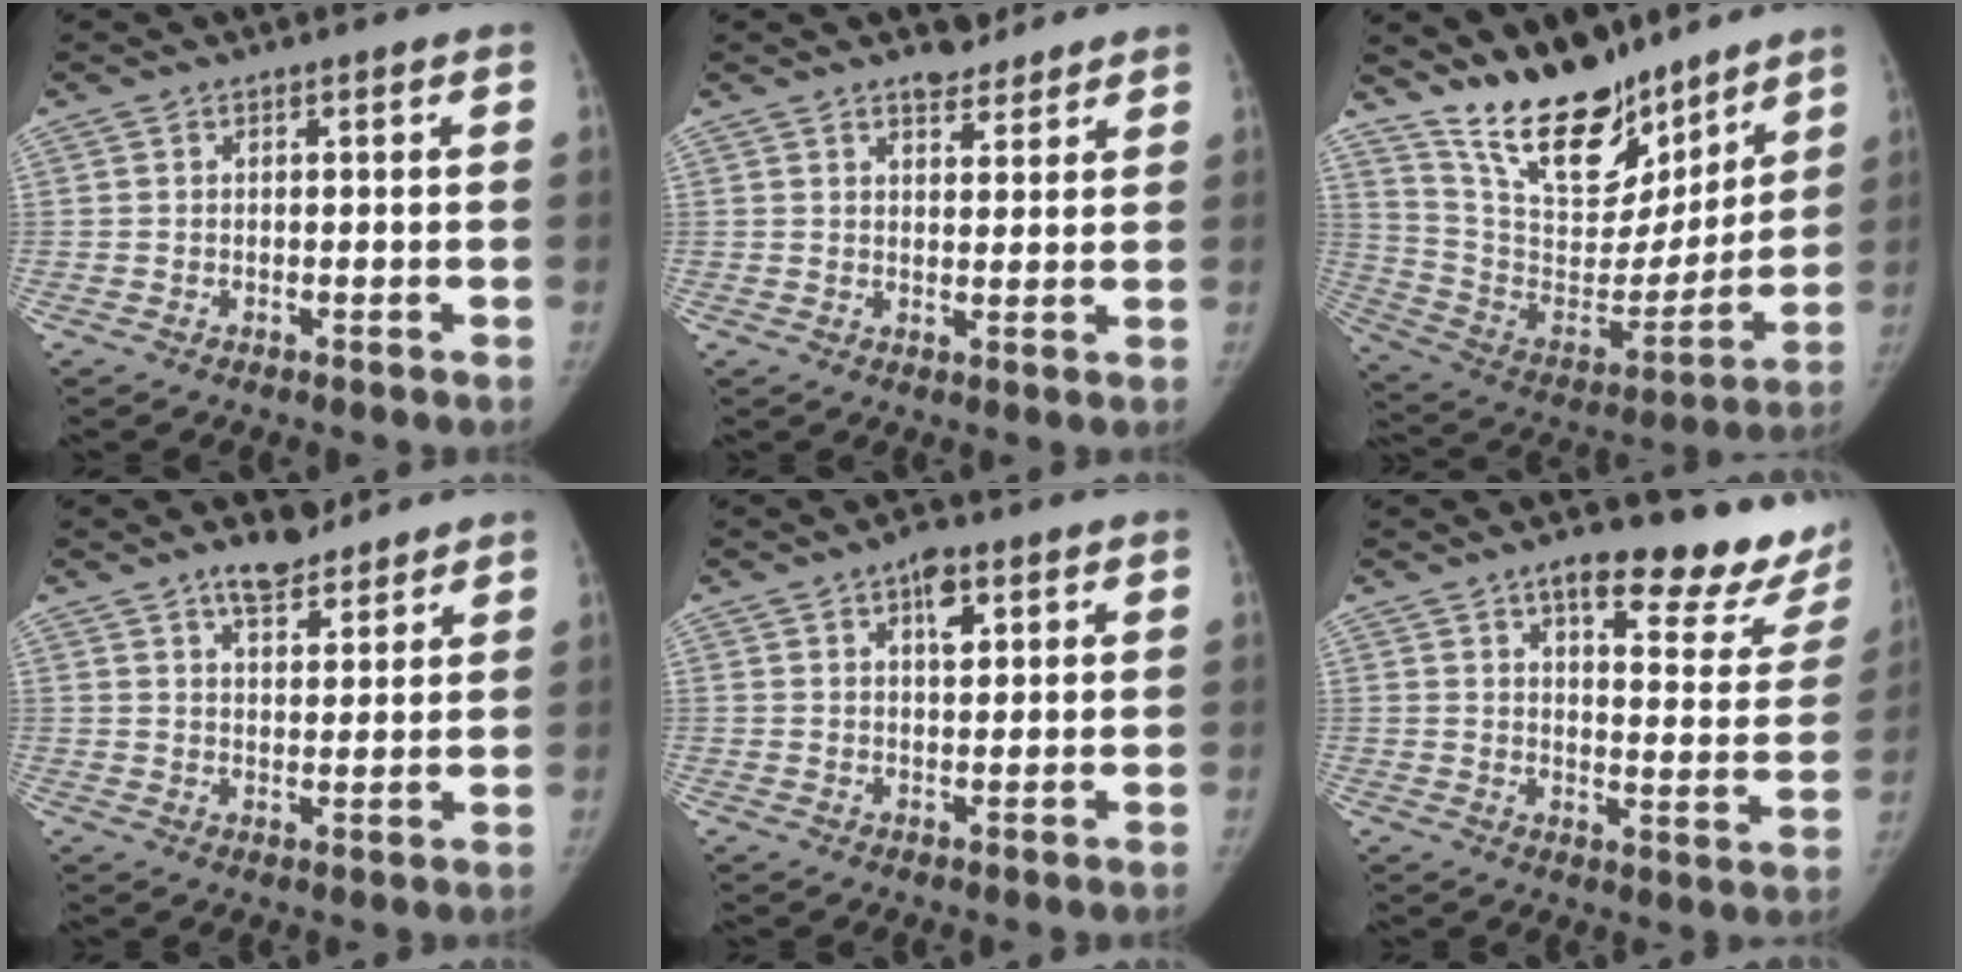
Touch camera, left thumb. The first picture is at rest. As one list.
[{"total": 4.2, "force": [3.5, 1.9, 1.3], "torque": [-0.001, -0.025, 0.056]}, {"total": 22.1, "force": [17.3, 9.5, 9.9], "torque": [-0.130, -0.100, 0.303]}, {"total": 7.2, "force": [5.4, 3.2, 3.6], "torque": [-0.034, -0.035, 0.087]}, {"total": 5.1, "force": [2.5, 2.5, 3.6], "torque": [-0.040, -0.007, 0.037]}, {"total": 18.9, "force": [14.8, 6.3, 10.0], "torque": [-0.077, -0.092, 0.179]}]